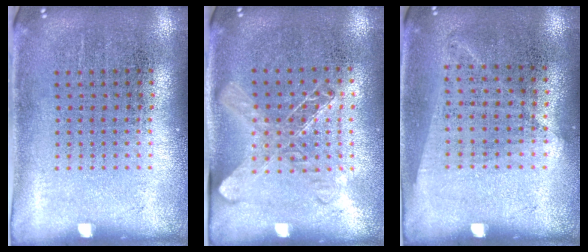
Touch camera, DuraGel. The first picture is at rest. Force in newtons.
{"total": 1.4, "press": 1.2, "slide": 0.7}
{"total": 1.1, "press": 1.0, "slide": 0.5}